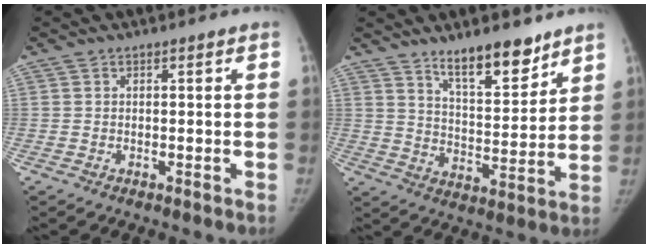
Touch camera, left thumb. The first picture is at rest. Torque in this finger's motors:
{"motor_torque": [0.53, -0.32, 0.85, -1.17, 0.05]}